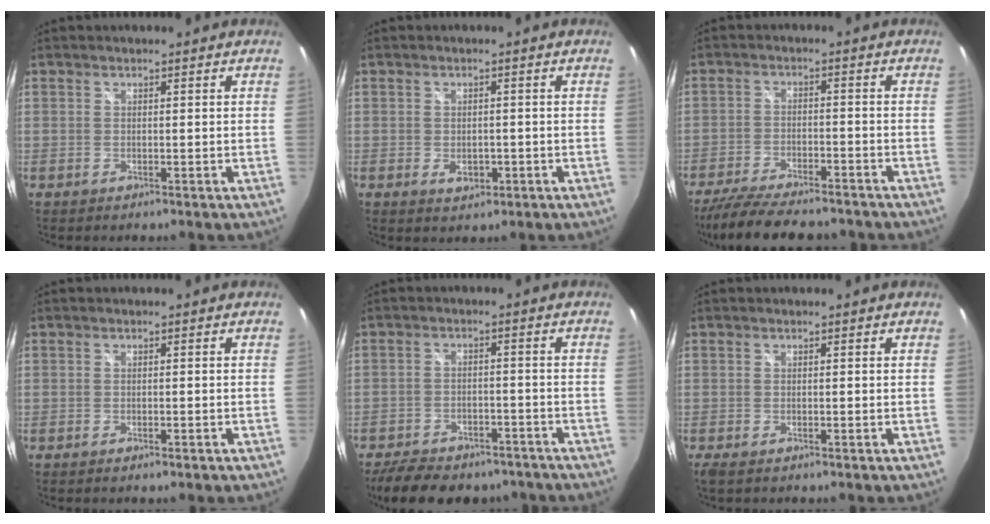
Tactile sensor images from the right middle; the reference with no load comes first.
{"total": 3.2, "force": [-1.1, 2.2, 2.1], "torque": [-0.036, -0.006, -0.014]}
{"total": 16.1, "force": [-13.5, 4.0, 7.7], "torque": [-0.159, -0.033, -0.211]}
{"total": 1.5, "force": [-1.1, 0.4, 0.9], "torque": [-0.013, -0.005, -0.017]}
{"total": 15.9, "force": [-12.7, 6.8, 6.9], "torque": [-0.152, -0.007, -0.173]}
{"total": 1.9, "force": [-1.3, 0.6, 1.3], "torque": [-0.026, -0.009, -0.020]}